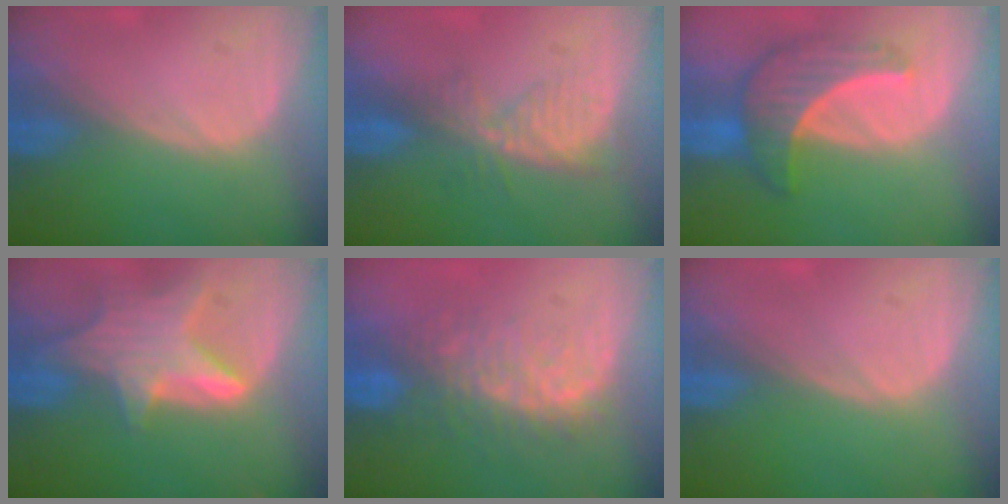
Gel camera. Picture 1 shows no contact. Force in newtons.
{"total": 4.9, "press": 4.8, "slide": 1.1}
{"total": 6.7, "press": 6.7, "slide": 0.7}
{"total": 7.9, "press": 7.2, "slide": 3.3}
{"total": 8.1, "press": 7.8, "slide": 2.2}
{"total": 0.0}